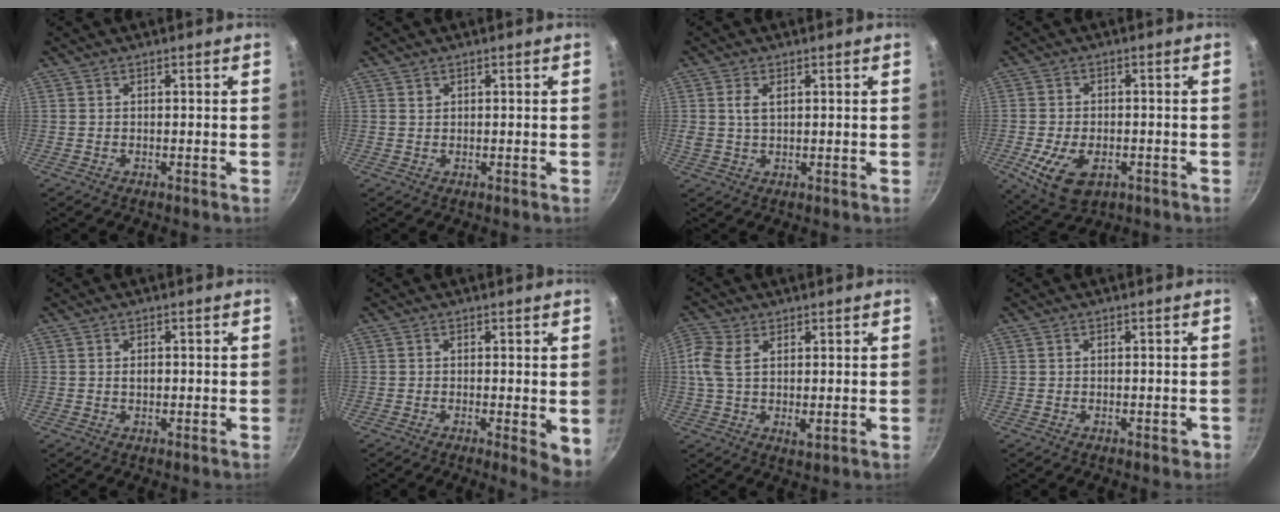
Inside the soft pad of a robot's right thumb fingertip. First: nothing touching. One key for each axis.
{"total": 0.7, "fx": 0.4, "fy": 0.6, "fz": 0.2, "tx": -0.002, "ty": 0.001, "tz": 0.007}
{"total": 3.0, "fx": 1.0, "fy": 1.6, "fz": 2.3, "tx": -0.042, "ty": 0.000, "tz": 0.022}
{"total": 10.0, "fx": -3.3, "fy": 6.0, "fz": 7.3, "tx": -0.126, "ty": 0.000, "tz": -0.048}
{"total": 1.5, "fx": 0.0, "fy": 1.0, "fz": 1.1, "tx": -0.016, "ty": 0.003, "tz": 0.000}
{"total": 4.5, "fx": -0.7, "fy": 1.5, "fz": 4.2, "tx": -0.046, "ty": -0.006, "tz": -0.008}
{"total": 7.1, "fx": 1.9, "fy": 3.8, "fz": 5.7, "tx": -0.119, "ty": 0.006, "tz": 0.031}
{"total": 1.2, "fx": -0.5, "fy": 0.9, "fz": 0.7, "tx": 0.000, "ty": 0.008, "tz": -0.003}